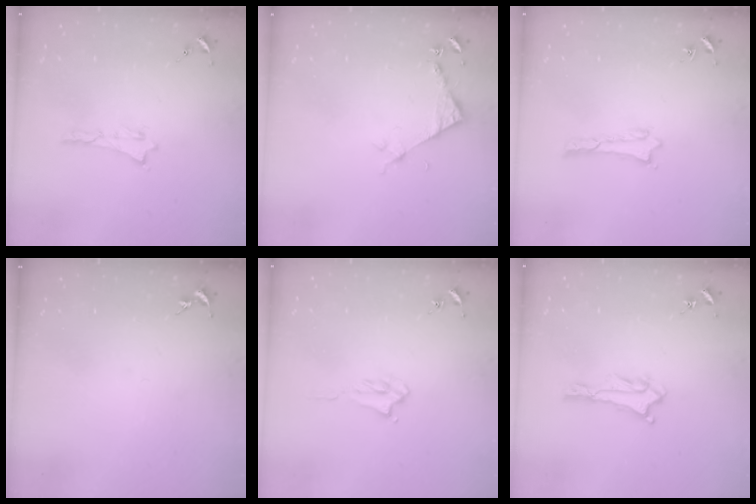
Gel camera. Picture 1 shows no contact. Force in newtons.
{"total": 4.1, "press": 4.1, "slide": 0.3}
{"total": 0.0}
{"total": 0.0}
{"total": 2.1, "press": 2.0, "slide": 0.3}
{"total": 0.7, "press": 0.7, "slide": 0.1}